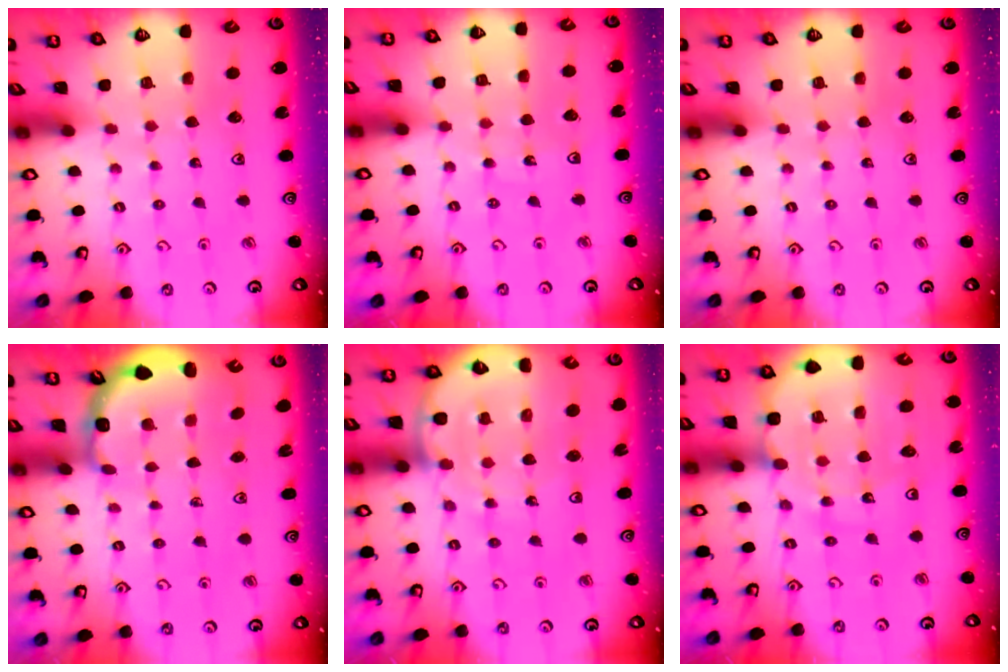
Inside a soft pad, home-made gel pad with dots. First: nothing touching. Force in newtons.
{"total": 4.0, "press": 3.5, "slide": 1.8}
{"total": 0.0}
{"total": 3.2, "press": 2.4, "slide": 2.1}
{"total": 8.8, "press": 8.5, "slide": 2.2}
{"total": 11.3, "press": 11.1, "slide": 2.1}